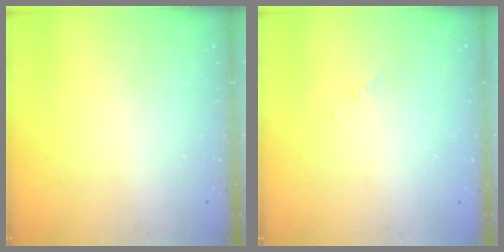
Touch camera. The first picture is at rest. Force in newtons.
{"total": 1.7, "press": 1.7, "slide": 0.3}